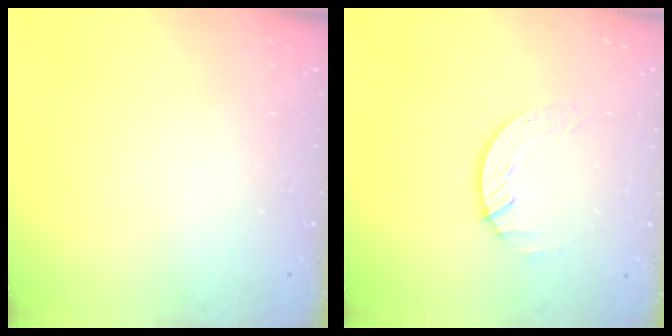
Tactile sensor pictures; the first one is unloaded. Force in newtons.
{"total": 4.5, "press": 4.5, "slide": 0.4}